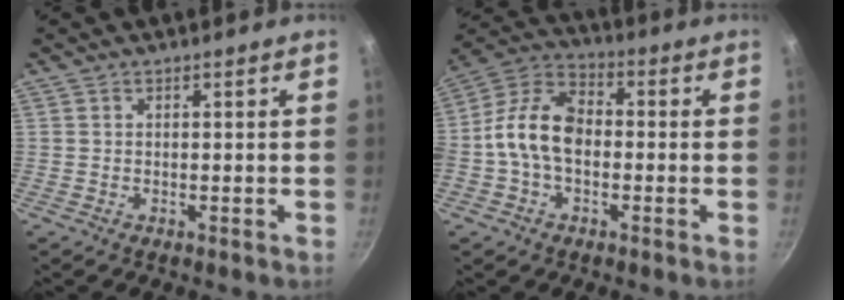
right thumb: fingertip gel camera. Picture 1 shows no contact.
{"total": 12.4, "force": [-1.3, 8.1, 9.2], "torque": [-0.156, 0.042, -0.047]}